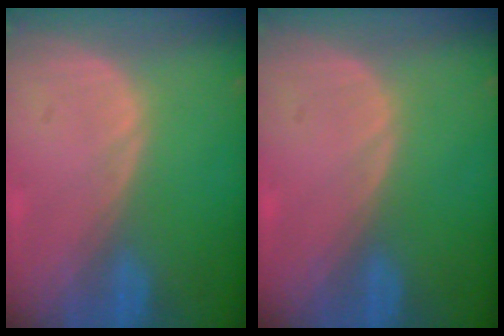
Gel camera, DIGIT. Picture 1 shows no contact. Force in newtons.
{"total": 0.0}